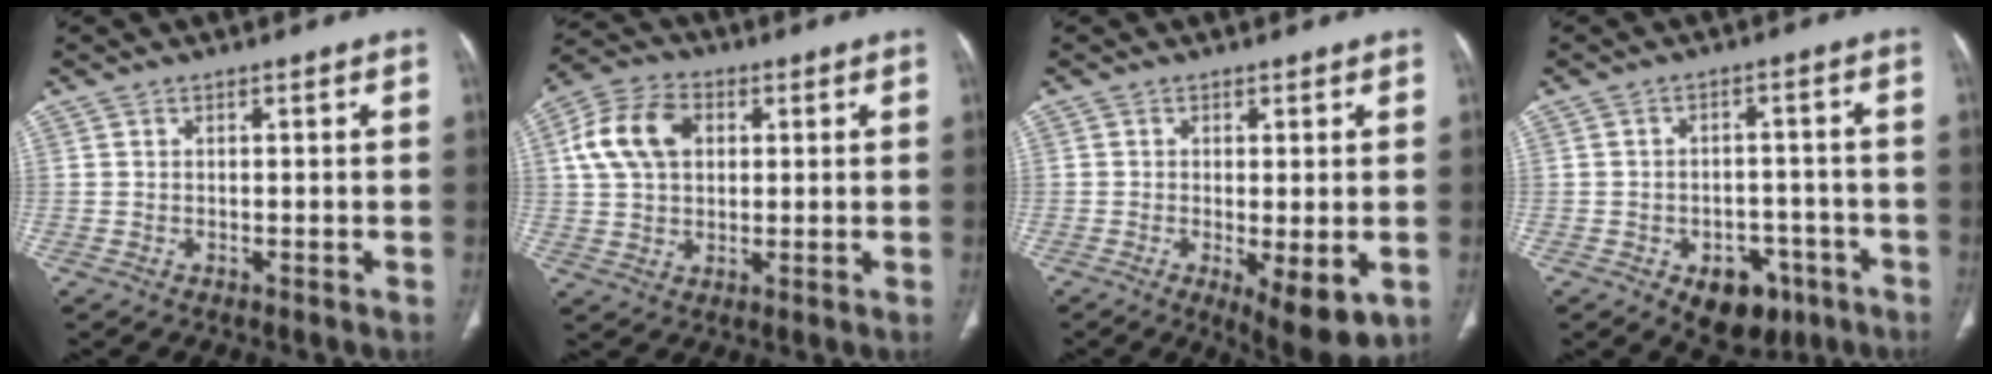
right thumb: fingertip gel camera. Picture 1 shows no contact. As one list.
[{"total": 11.5, "force": [2.8, 8.0, 7.7], "torque": [-0.138, 0.015, 0.046]}, {"total": 8.1, "force": [-2.1, 2.8, 7.3], "torque": [-0.109, -0.023, -0.027]}, {"total": 10.1, "force": [-5.1, 6.6, 5.6], "torque": [-0.041, 0.031, -0.061]}]